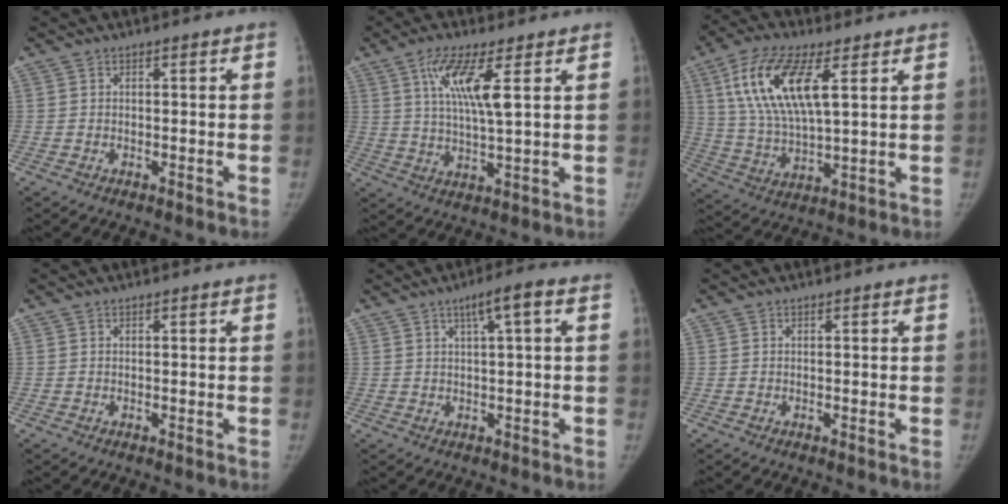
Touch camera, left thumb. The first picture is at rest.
{"total": 9.6, "force": [3.8, 1.7, 8.7], "torque": [-0.176, -0.019, 0.073]}
{"total": 16.1, "force": [6.1, 6.1, 13.6], "torque": [-0.269, -0.015, 0.117]}
{"total": 0.0}
{"total": 5.3, "force": [1.9, 0.5, 4.9], "torque": [-0.082, 0.010, 0.032]}
{"total": 0.0}